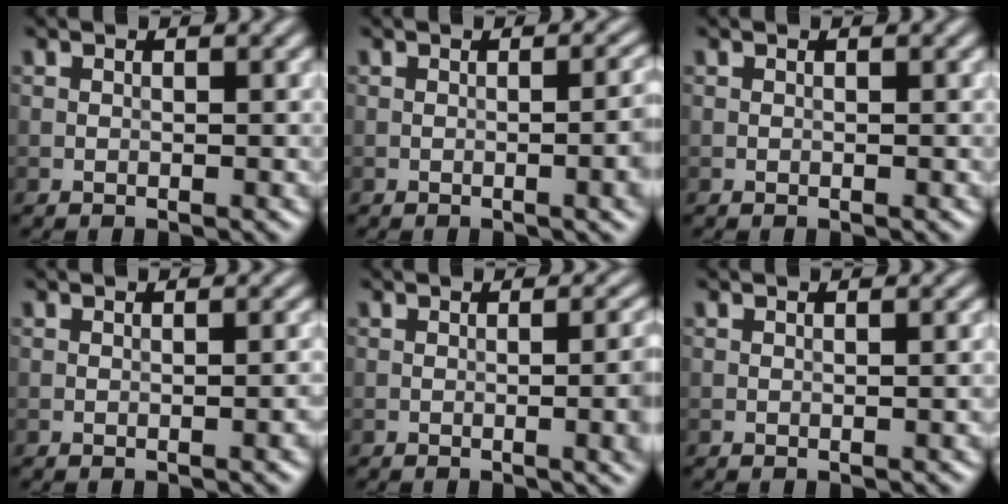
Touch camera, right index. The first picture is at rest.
{"total": 5.8, "force": [-0.6, 2.3, 5.2], "torque": [-0.045, -0.005, -0.004]}
{"total": 0.0}
{"total": 1.3, "force": [-0.3, 0.3, 1.3], "torque": [-0.014, 0.001, -0.005]}
{"total": 6.4, "force": [-0.7, 2.7, 5.8], "torque": [-0.050, -0.007, -0.003]}
{"total": 0.6, "force": [-0.1, 0.1, 0.6], "torque": [-0.006, 0.002, -0.001]}